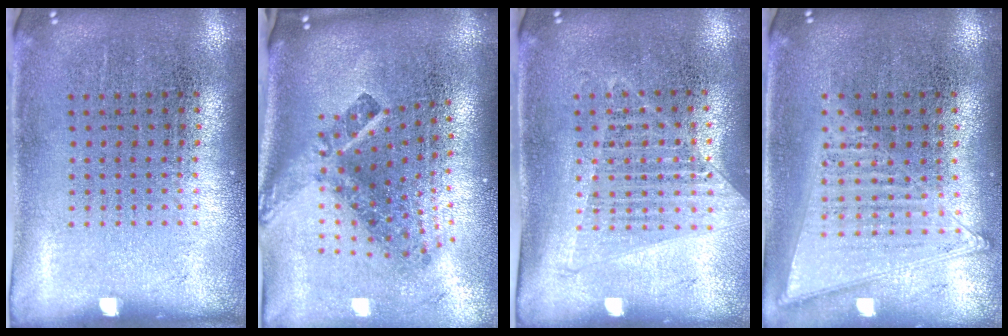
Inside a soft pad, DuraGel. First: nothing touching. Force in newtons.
{"total": 2.9, "press": 1.7, "slide": 2.3}
{"total": 1.3, "press": 1.2, "slide": 0.4}
{"total": 1.2, "press": 1.2, "slide": 0.2}